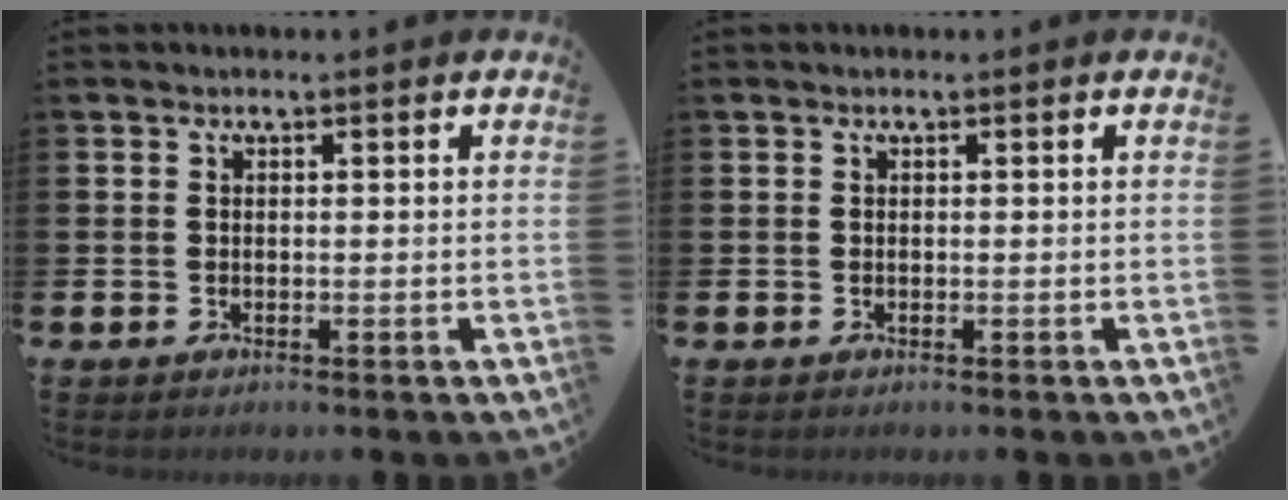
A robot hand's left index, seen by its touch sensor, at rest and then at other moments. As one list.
[{"total": 0.0}]